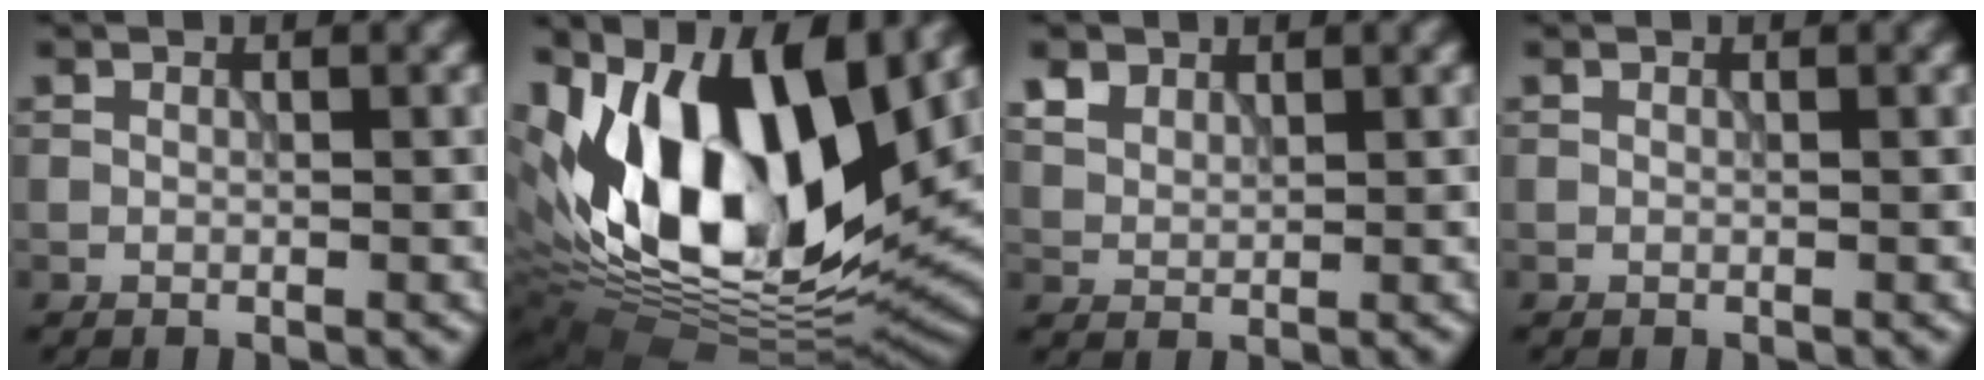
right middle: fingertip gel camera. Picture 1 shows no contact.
{"total": 15.3, "force": [2.7, 8.4, 12.5], "torque": [-0.222, -0.004, 0.032]}
{"total": 2.2, "force": [1.4, 1.4, 0.9], "torque": [-0.030, 0.001, 0.031]}
{"total": 0.0}